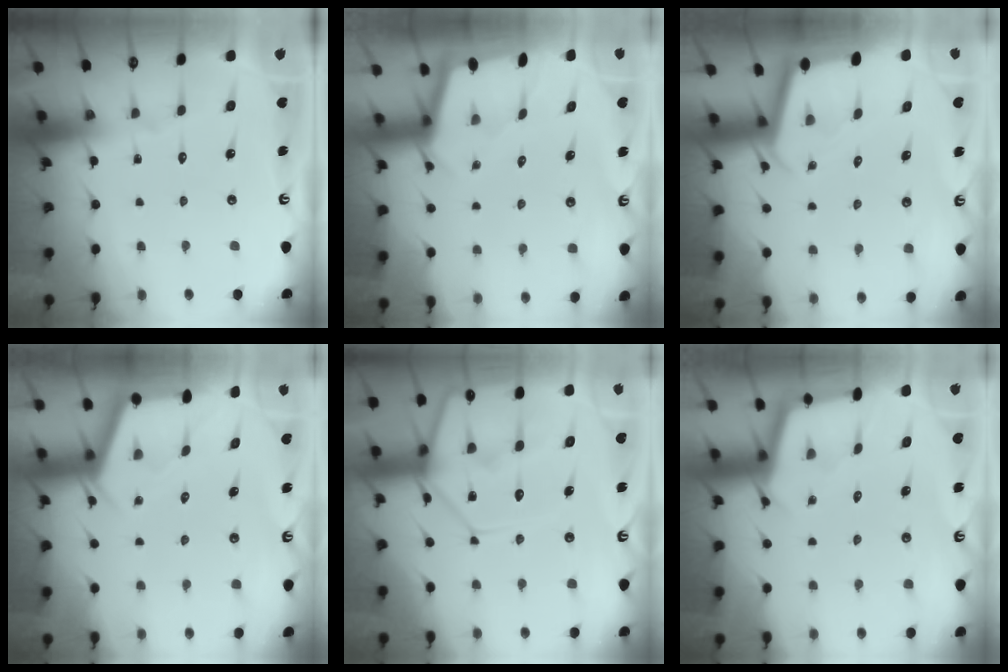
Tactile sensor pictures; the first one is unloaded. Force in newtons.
{"total": 1.6, "press": 1.6, "slide": 0.2}
{"total": 1.8, "press": 1.8, "slide": 0.1}
{"total": 2.9, "press": 2.9, "slide": 0.3}
{"total": 14.8, "press": 14.7, "slide": 1.3}
{"total": 2.5, "press": 2.5, "slide": 0.2}